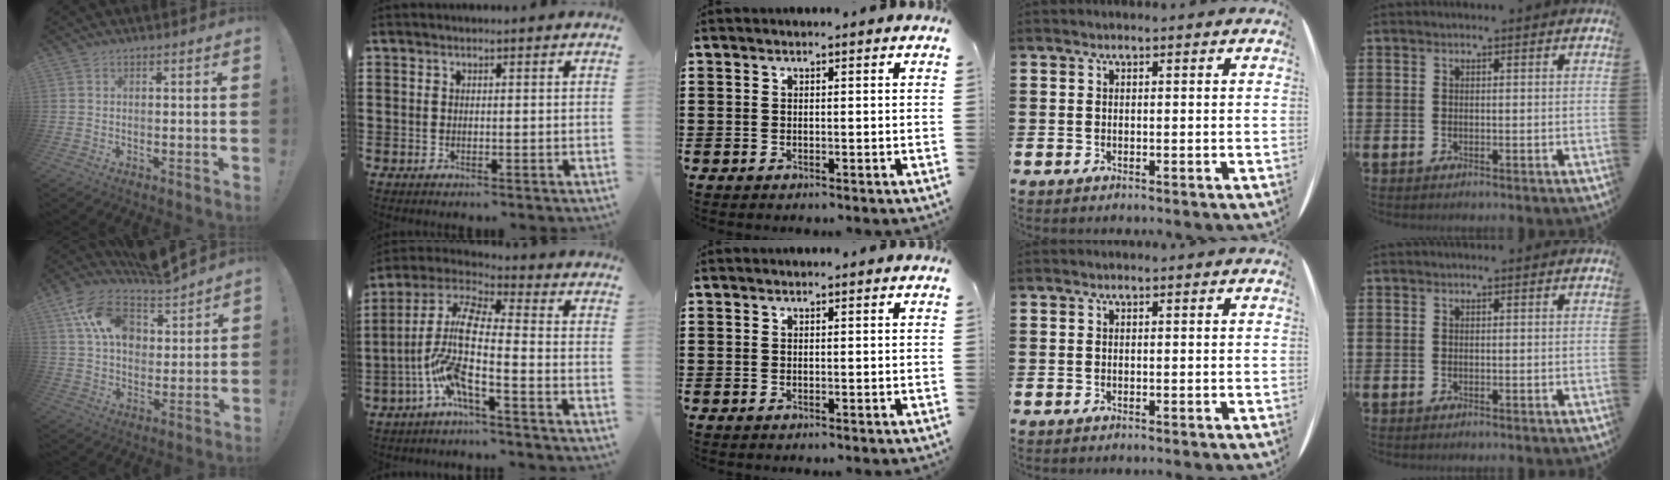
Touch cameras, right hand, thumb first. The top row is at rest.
{"thumb": {"total": 15.0, "force": [9.4, 8.2, 8.3], "torque": [-0.157, -0.041, 0.175]}, "index": {"total": 10.3, "force": [-3.9, 1.7, 9.5], "torque": [-0.229, -0.028, -0.086]}}